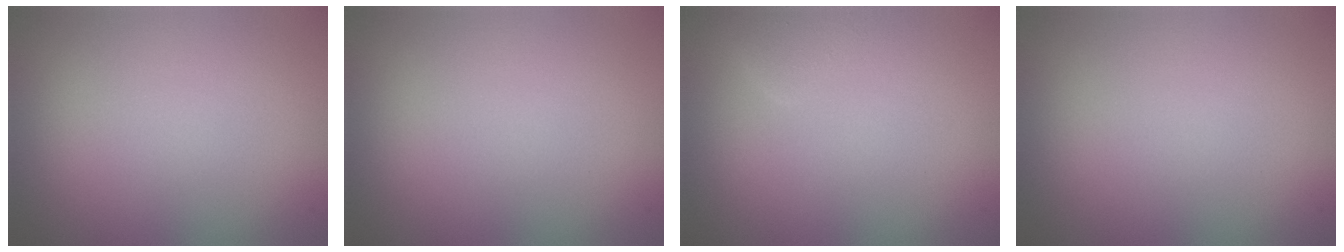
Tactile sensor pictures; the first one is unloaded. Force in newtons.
{"total": 0.0}
{"total": 1.9, "press": 1.9, "slide": 0.2}
{"total": 0.0}